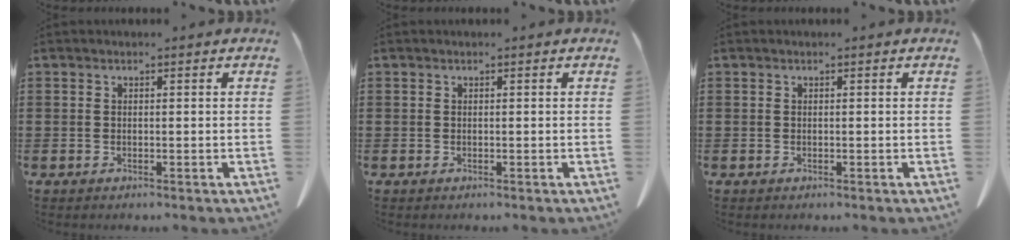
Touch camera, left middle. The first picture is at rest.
{"total": 0.0}
{"total": 0.0}